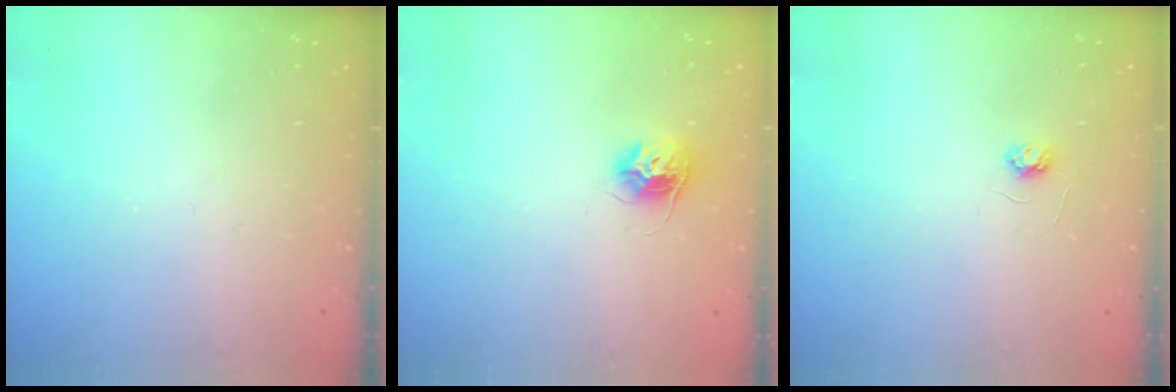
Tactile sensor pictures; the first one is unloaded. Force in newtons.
{"total": 9.3, "press": 9.3, "slide": 0.5}
{"total": 3.1, "press": 3.1, "slide": 0.4}